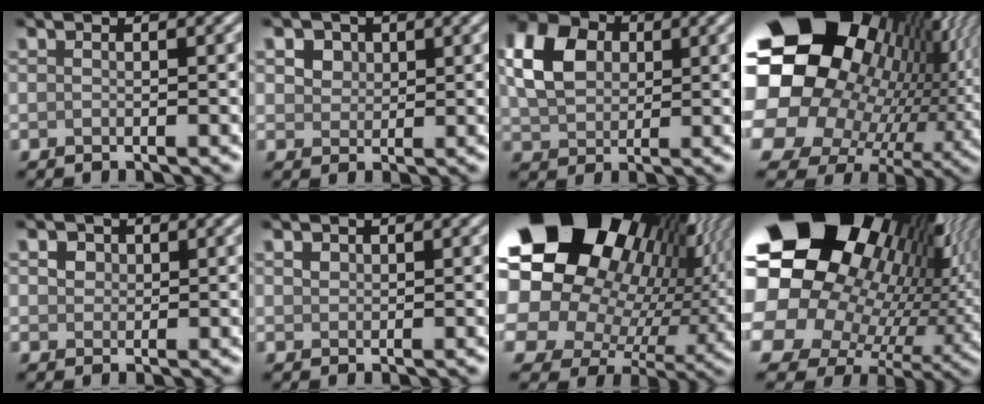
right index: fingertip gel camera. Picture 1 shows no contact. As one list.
[{"total": 5.2, "force": [2.8, 3.7, 2.5], "torque": [-0.058, 0.011, 0.035]}, {"total": 6.9, "force": [1.6, 5.0, 4.4], "torque": [-0.117, 0.012, 0.026]}, {"total": 22.7, "force": [2.7, 18.3, 13.1], "torque": [-0.240, -0.027, 0.024]}, {"total": 3.3, "force": [1.6, 2.3, 1.6], "torque": [-0.039, 0.012, 0.018]}, {"total": 0.8, "force": [0.5, 0.6, 0.3], "torque": [-0.008, -0.001, 0.009]}, {"total": 22.3, "force": [7.2, 16.3, 13.3], "torque": [-0.242, 0.005, 0.119]}, {"total": 22.8, "force": [5.1, 17.8, 13.2], "torque": [-0.244, 0.000, 0.076]}]